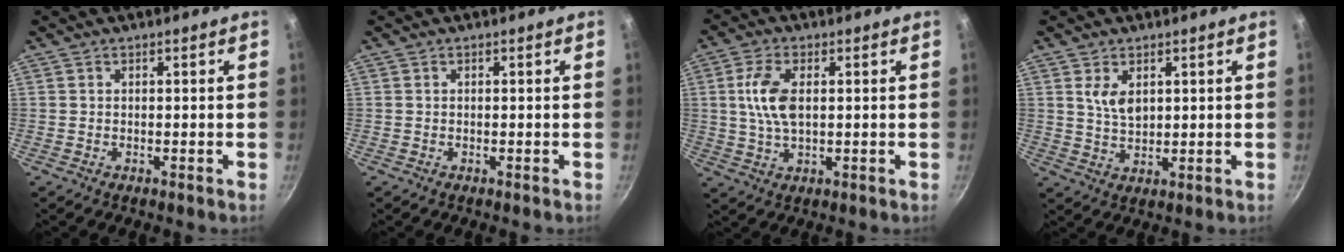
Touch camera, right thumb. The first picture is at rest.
{"total": 0.0}
{"total": 7.9, "force": [1.2, 4.0, 6.7], "torque": [-0.146, -0.001, 0.023]}
{"total": 4.4, "force": [1.8, 2.5, 3.2], "torque": [-0.050, -0.015, 0.041]}